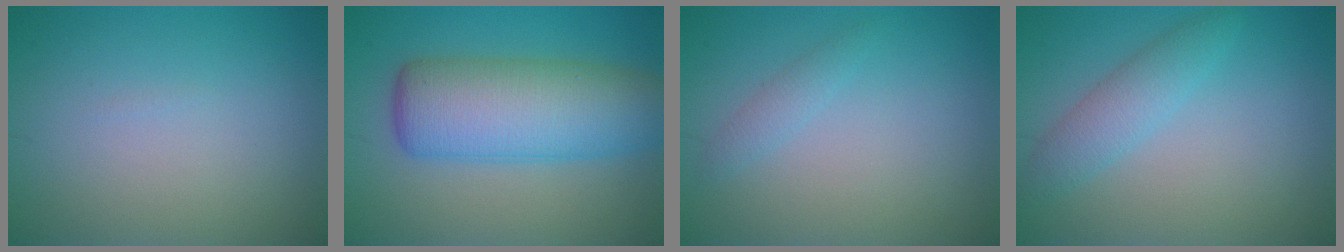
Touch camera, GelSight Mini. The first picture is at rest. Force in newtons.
{"total": 9.1, "press": 9.1, "slide": 0.5}
{"total": 1.1, "press": 1.1, "slide": 0.1}
{"total": 2.8, "press": 2.8, "slide": 0.2}